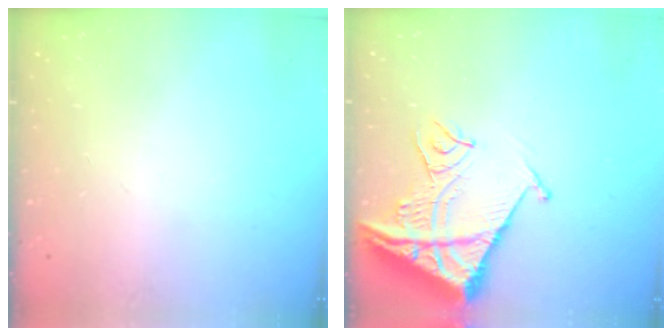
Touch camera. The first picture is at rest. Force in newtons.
{"total": 14.1, "press": 14.0, "slide": 1.6}